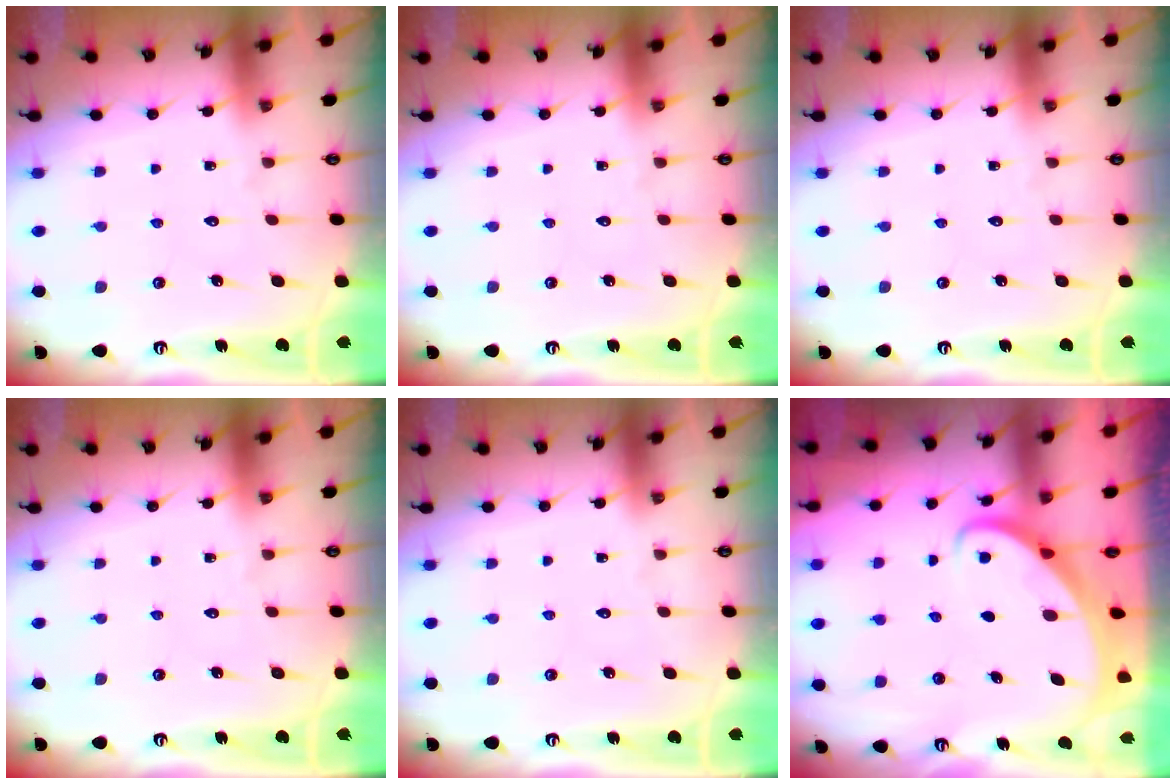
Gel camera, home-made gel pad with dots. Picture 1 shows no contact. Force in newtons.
{"total": 0.0}
{"total": 0.0}
{"total": 0.0}
{"total": 0.0}
{"total": 2.2, "press": 2.2, "slide": 0.3}